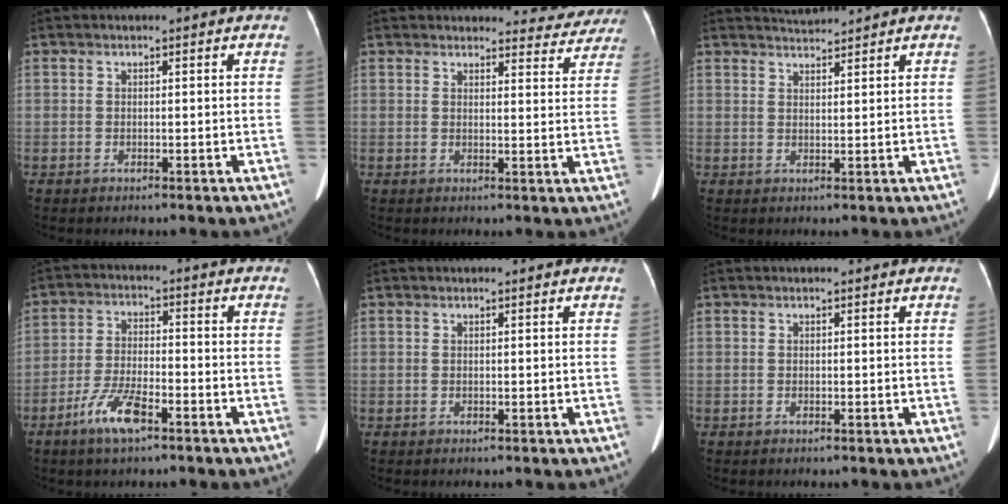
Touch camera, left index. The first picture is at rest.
{"total": 7.4, "force": [7.2, 2.0, 0.0], "torque": [0.026, -0.016, 0.059]}
{"total": 2.7, "force": [2.6, -0.5, -0.2], "torque": [0.001, 0.009, 0.052]}
{"total": 6.8, "force": [-4.2, 1.6, 5.1], "torque": [-0.108, -0.003, -0.079]}
{"total": 0.0}
{"total": 0.0}